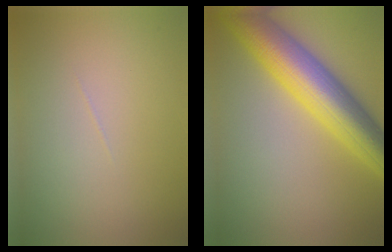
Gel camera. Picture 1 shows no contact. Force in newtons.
{"total": 9.4, "press": 9.4, "slide": 0.1}